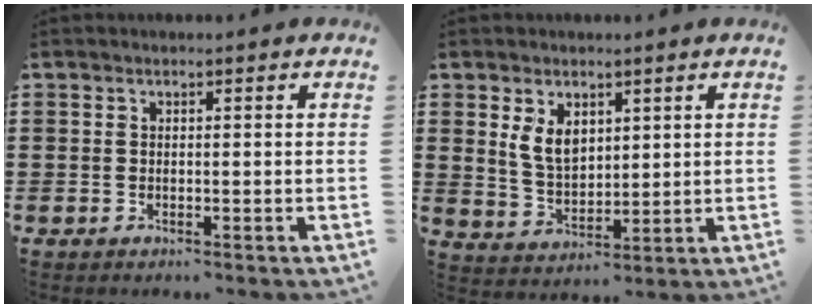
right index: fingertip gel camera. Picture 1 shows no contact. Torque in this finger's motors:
{"motor_torque": [0.46, 0.36, 0.19, 0.13]}